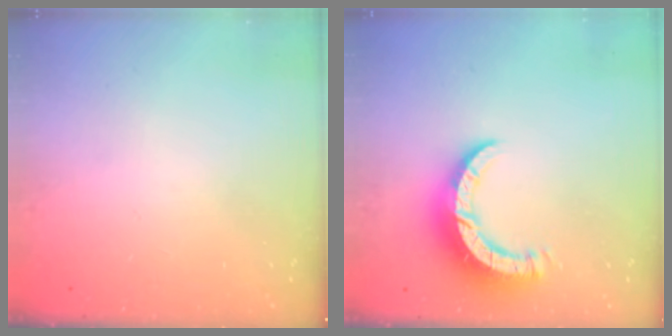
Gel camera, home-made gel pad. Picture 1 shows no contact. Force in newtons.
{"total": 9.6, "press": 9.5, "slide": 1.2}